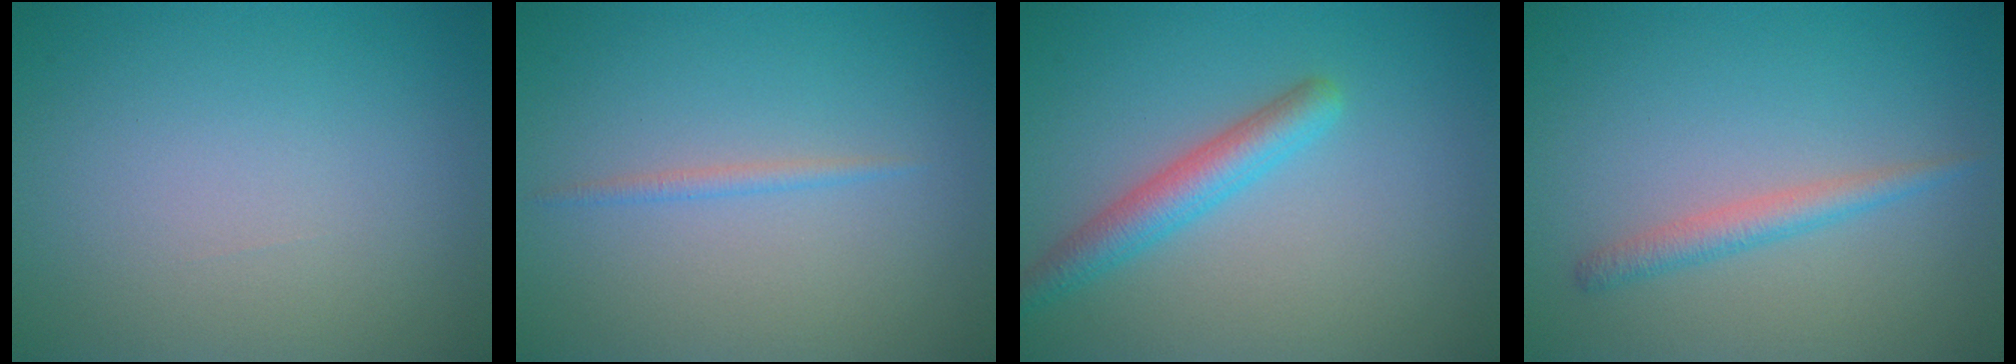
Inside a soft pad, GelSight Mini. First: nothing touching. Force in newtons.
{"total": 0.9, "press": 0.9, "slide": 0.1}
{"total": 3.2, "press": 3.2, "slide": 0.1}
{"total": 1.9, "press": 1.9, "slide": 0.1}